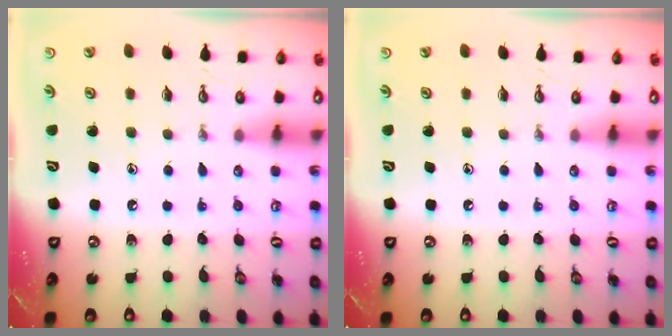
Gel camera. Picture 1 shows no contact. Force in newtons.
{"total": 0.0}